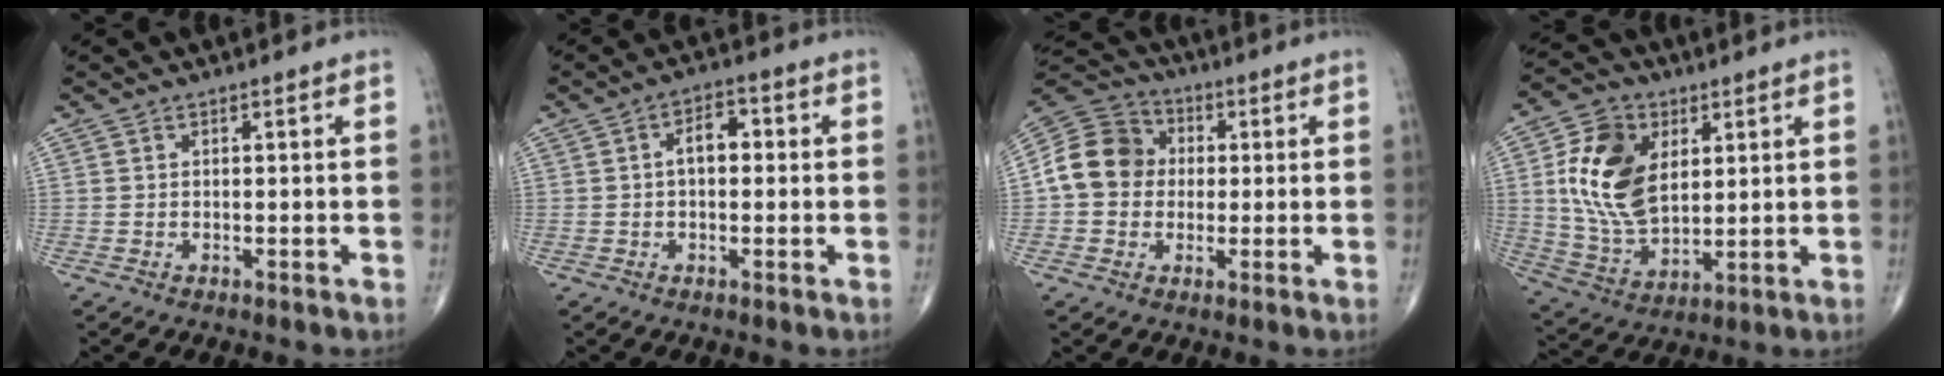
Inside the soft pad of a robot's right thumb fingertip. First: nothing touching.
{"total": 4.7, "force": [0.3, 2.7, 3.9], "torque": [-0.051, 0.015, -0.004]}
{"total": 12.0, "force": [0.5, 10.3, 6.1], "torque": [-0.096, 0.029, -0.003]}
{"total": 15.8, "force": [3.8, 10.2, 11.5], "torque": [-0.194, -0.015, 0.075]}